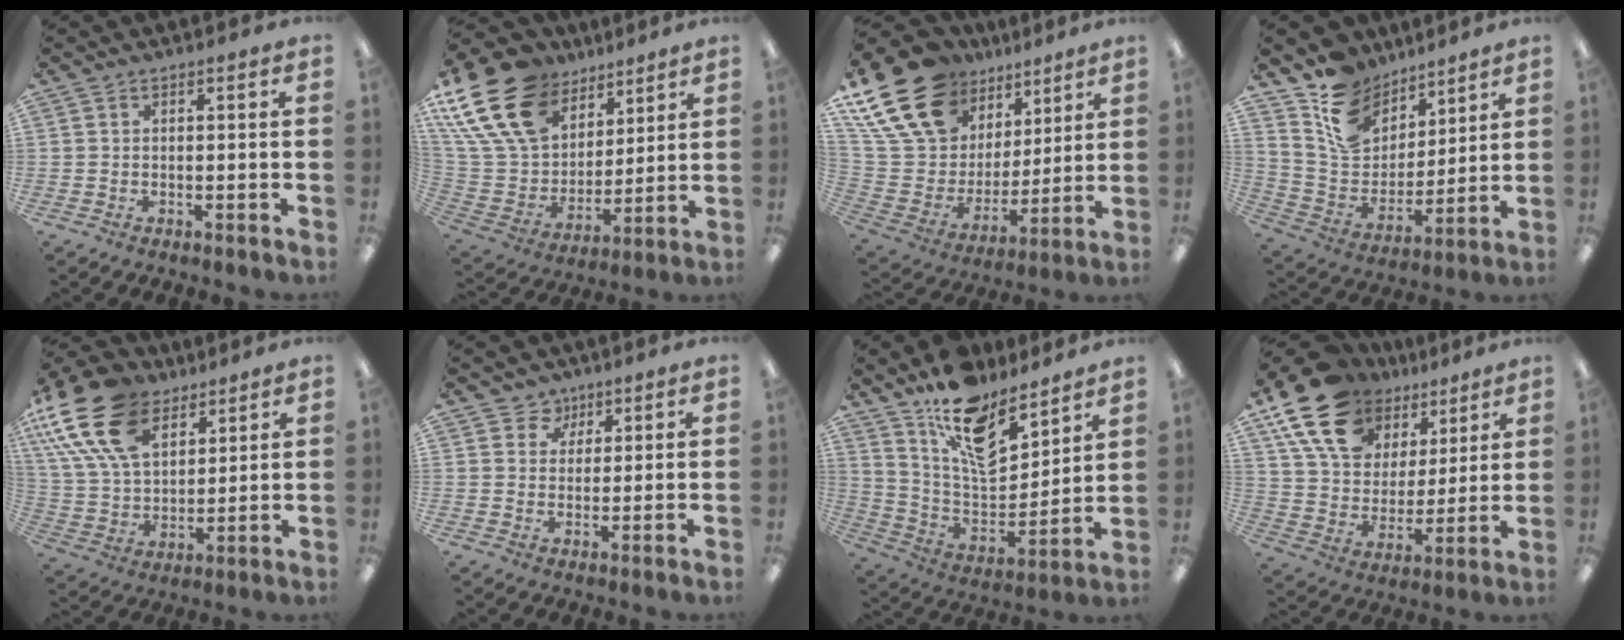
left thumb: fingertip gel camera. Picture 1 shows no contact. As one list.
[{"total": 23.7, "force": [13.2, 15.3, 12.4], "torque": [-0.262, -0.062, 0.253]}, {"total": 23.3, "force": [15.0, 14.2, 10.9], "torque": [-0.232, -0.083, 0.286]}, {"total": 15.1, "force": [10.0, 10.1, 5.1], "torque": [-0.111, -0.067, 0.195]}, {"total": 21.9, "force": [11.6, 13.5, 12.7], "torque": [-0.280, -0.056, 0.211]}, {"total": 4.9, "force": [2.9, 4.0, 0.2], "torque": [-0.010, -0.010, 0.051]}, {"total": 16.0, "force": [11.4, 7.6, 8.1], "torque": [-0.139, -0.089, 0.208]}, {"total": 20.0, "force": [12.5, 12.6, 9.2], "torque": [-0.179, -0.056, 0.233]}]